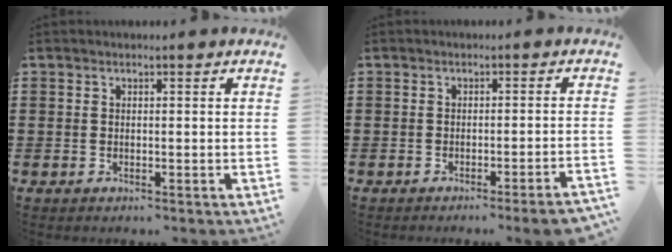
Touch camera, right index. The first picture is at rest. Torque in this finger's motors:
{"motor_torque": [0.13, -0.09, 0.27, 0.05]}